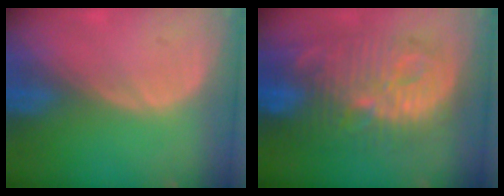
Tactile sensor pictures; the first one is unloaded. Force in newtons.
{"total": 13.3, "press": 13.2, "slide": 1.3}